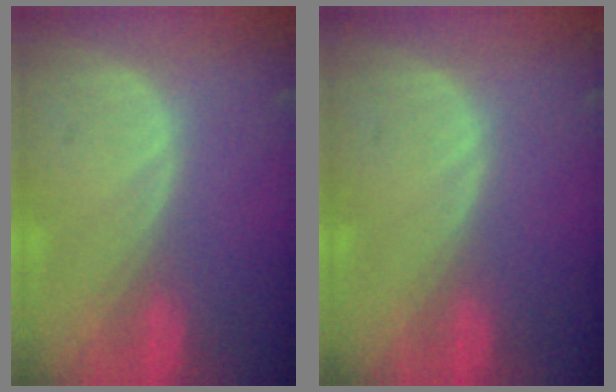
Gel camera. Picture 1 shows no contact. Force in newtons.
{"total": 0.0}